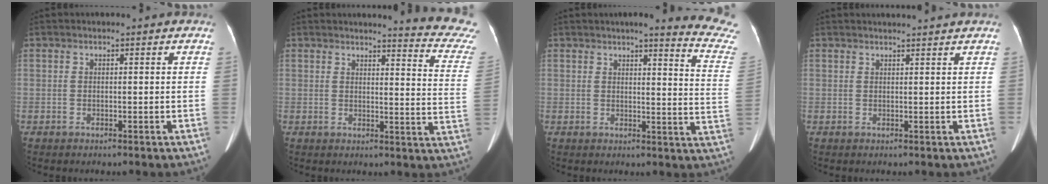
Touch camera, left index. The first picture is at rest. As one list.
[{"total": 12.0, "force": [11.7, -0.9, 2.7], "torque": [-0.022, -0.110, 0.102]}, {"total": 13.3, "force": [12.5, -0.8, 4.5], "torque": [-0.043, -0.095, 0.114]}, {"total": 3.8, "force": [3.6, -0.5, 1.2], "torque": [-0.017, 0.013, 0.043]}]